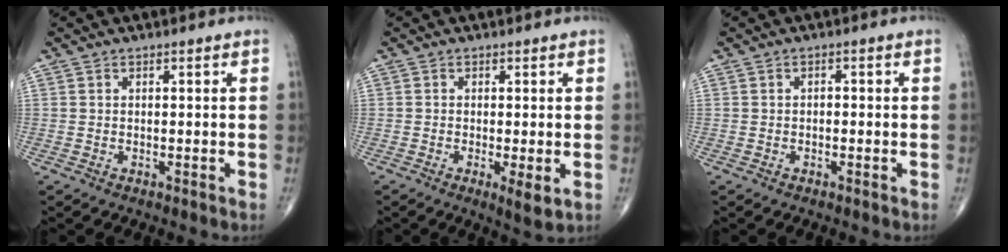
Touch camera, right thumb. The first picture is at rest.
{"total": 3.7, "force": [-0.8, 0.8, 3.5], "torque": [-0.063, -0.014, -0.017]}
{"total": 0.9, "force": [-0.2, 0.6, 0.7], "torque": [-0.007, 0.004, -0.006]}